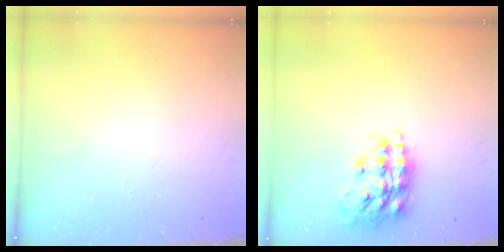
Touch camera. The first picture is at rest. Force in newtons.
{"total": 18.7, "press": 18.6, "slide": 1.6}